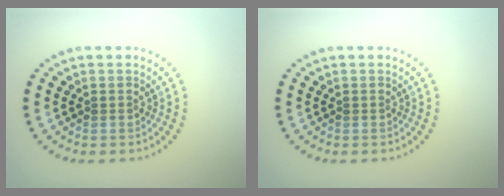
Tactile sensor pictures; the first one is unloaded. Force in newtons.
{"total": 0.0}